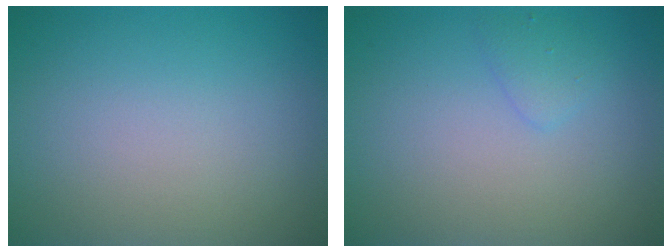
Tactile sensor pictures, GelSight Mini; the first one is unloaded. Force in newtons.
{"total": 1.2, "press": 1.2, "slide": 0.0}